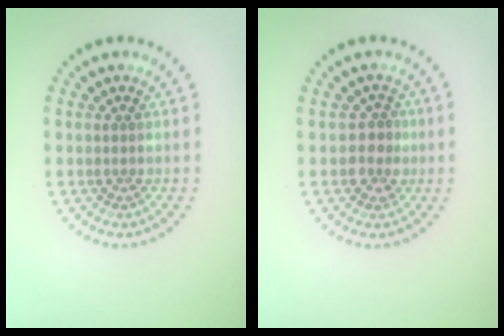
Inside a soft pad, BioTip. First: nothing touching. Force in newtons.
{"total": 2.0, "press": 1.9, "slide": 0.7}